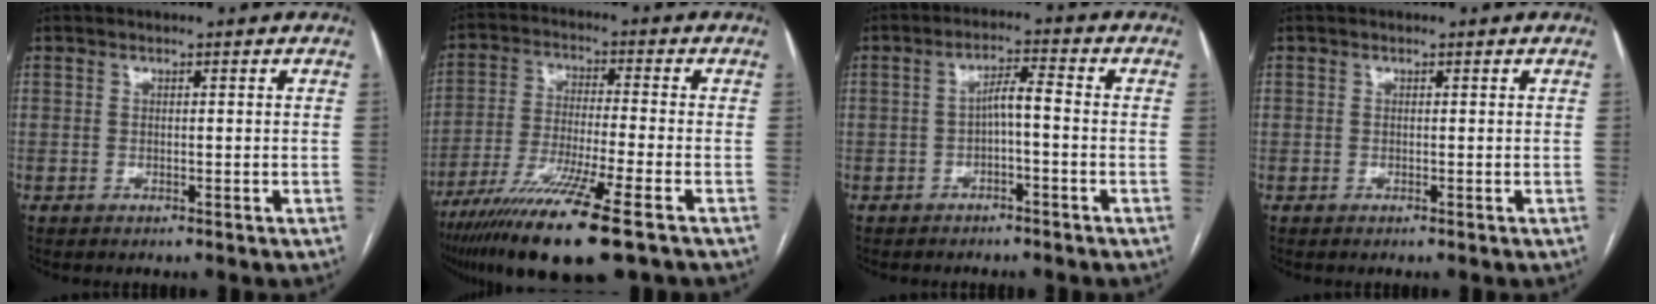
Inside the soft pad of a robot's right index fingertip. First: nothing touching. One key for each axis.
{"total": 15.2, "fx": -9.7, "fy": -0.2, "fz": 11.7, "tx": -0.227, "ty": -0.044, "tz": -0.172}
{"total": 3.7, "fx": -0.9, "fy": 0.6, "fz": 3.5, "tx": -0.060, "ty": 0.016, "tz": -0.012}
{"total": 0.0}